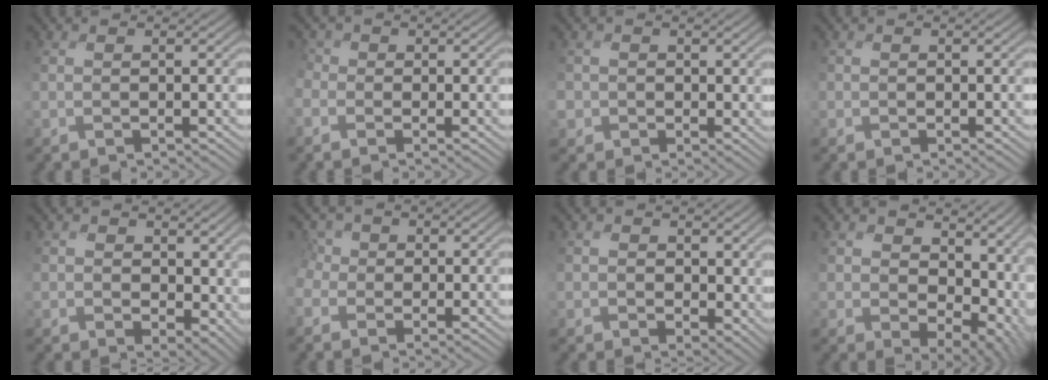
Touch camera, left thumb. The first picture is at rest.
{"total": 3.8, "force": [-1.4, 3.4, 0.9], "torque": [-0.043, 0.004, -0.054]}
{"total": 2.0, "force": [-0.1, 1.9, -0.3], "torque": [-0.005, 0.001, -0.018]}
{"total": 0.5, "force": [0.1, 0.2, -0.4], "torque": [0.014, 0.002, -0.001]}
{"total": 5.8, "force": [2.1, 4.1, 3.6], "torque": [-0.099, -0.016, 0.039]}
{"total": 4.4, "force": [-0.3, 4.1, 1.4], "torque": [-0.060, 0.016, -0.033]}
{"total": 3.6, "force": [1.7, 2.5, 1.9], "torque": [-0.062, -0.010, 0.028]}
{"total": 11.5, "force": [1.4, 7.4, 8.7], "torque": [-0.156, -0.035, 0.046]}